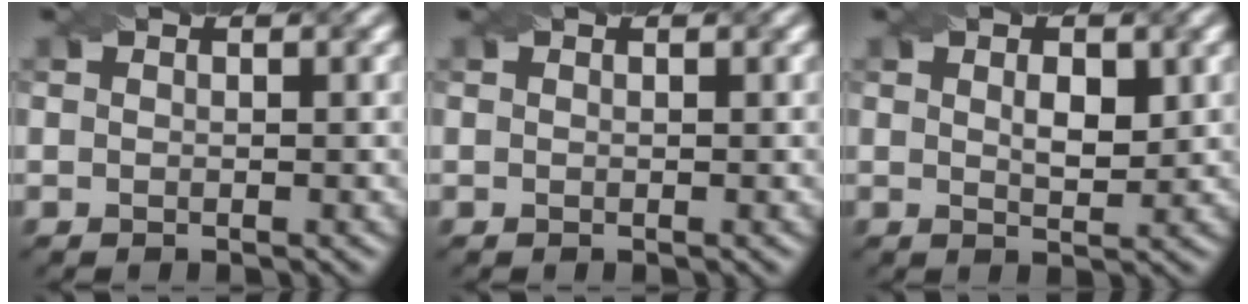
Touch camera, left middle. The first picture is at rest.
{"total": 0.0}
{"total": 2.3, "force": [0.8, 1.0, 2.0], "torque": [-0.034, 0.000, 0.015]}